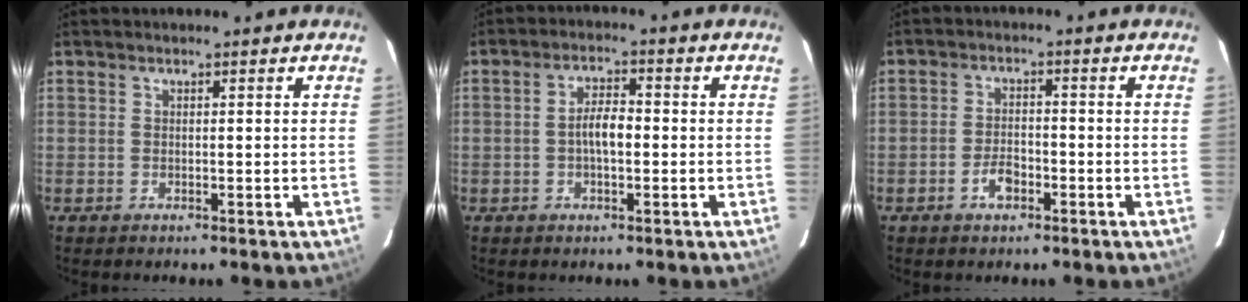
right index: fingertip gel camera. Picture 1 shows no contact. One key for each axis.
{"total": 4.3, "fx": -0.7, "fy": 1.7, "fz": 3.9, "tx": -0.072, "ty": 0.009, "tz": -0.011}
{"total": 4.0, "fx": -2.2, "fy": 2.2, "fz": 2.5, "tx": -0.053, "ty": 0.002, "tz": -0.037}